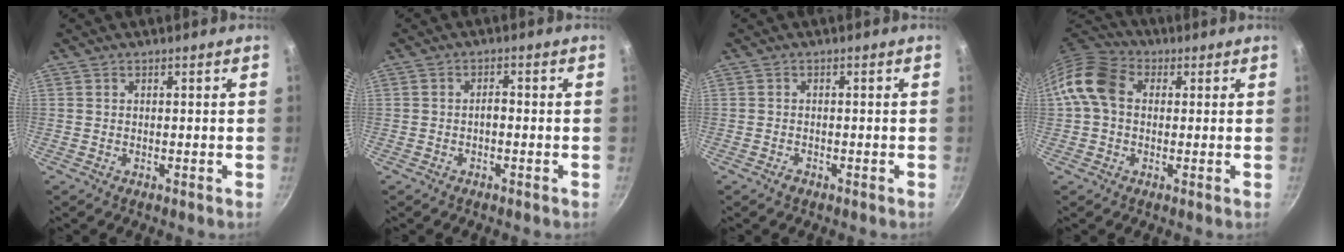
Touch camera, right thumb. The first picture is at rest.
{"total": 1.6, "force": [-0.6, 0.8, 1.2], "torque": [-0.014, 0.013, -0.011]}
{"total": 1.1, "force": [-0.8, 0.6, 0.5], "torque": [-0.010, 0.008, -0.015]}
{"total": 9.4, "force": [1.1, 7.1, 6.1], "torque": [-0.097, 0.022, 0.001]}